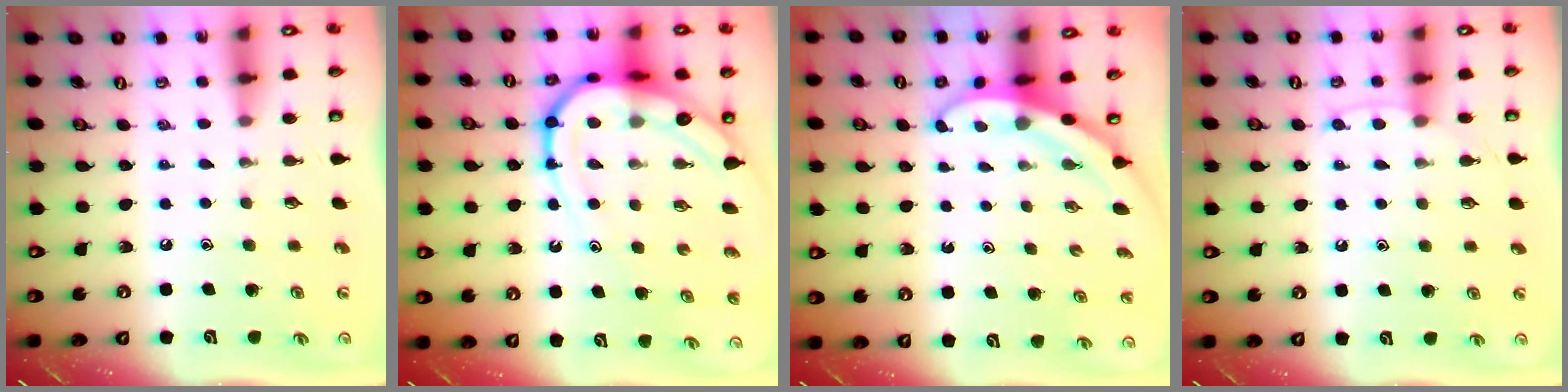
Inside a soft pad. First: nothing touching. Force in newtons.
{"total": 14.4, "press": 14.4, "slide": 1.0}
{"total": 3.0, "press": 3.0, "slide": 0.1}
{"total": 6.0, "press": 6.0, "slide": 0.7}